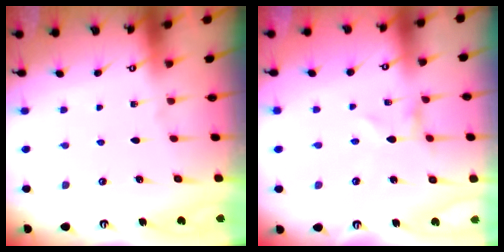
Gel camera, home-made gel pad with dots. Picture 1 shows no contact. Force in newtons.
{"total": 0.0}